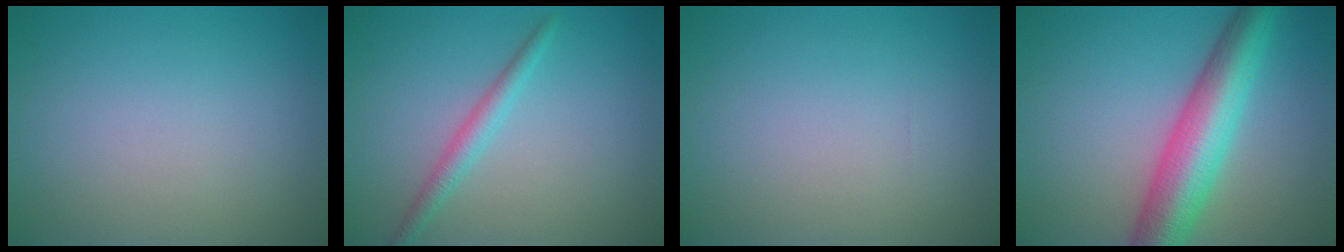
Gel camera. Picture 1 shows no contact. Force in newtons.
{"total": 2.0, "press": 2.0, "slide": 0.0}
{"total": 0.0}
{"total": 7.9, "press": 7.9, "slide": 0.2}